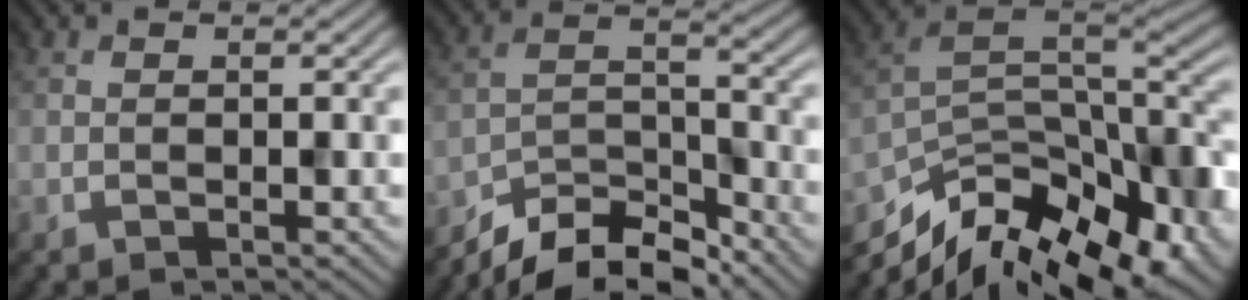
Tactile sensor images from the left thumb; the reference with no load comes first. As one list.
[{"total": 8.7, "force": [-7.7, 2.3, 3.4], "torque": [-0.056, 0.005, -0.151]}, {"total": 15.5, "force": [-9.2, 6.7, 10.5], "torque": [-0.215, -0.024, -0.148]}]